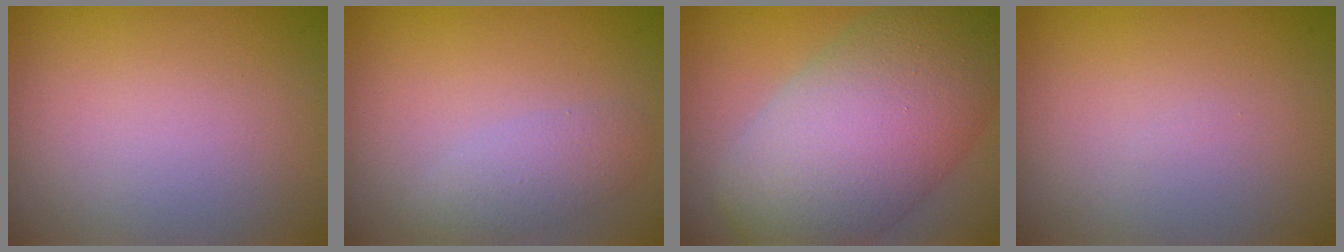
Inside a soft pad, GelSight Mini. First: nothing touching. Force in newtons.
{"total": 2.3, "press": 2.3, "slide": 0.2}
{"total": 12.3, "press": 12.3, "slide": 0.7}
{"total": 0.0}